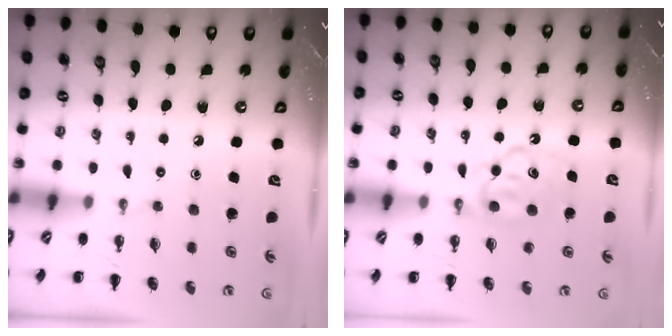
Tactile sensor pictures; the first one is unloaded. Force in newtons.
{"total": 7.0, "press": 7.0, "slide": 0.6}